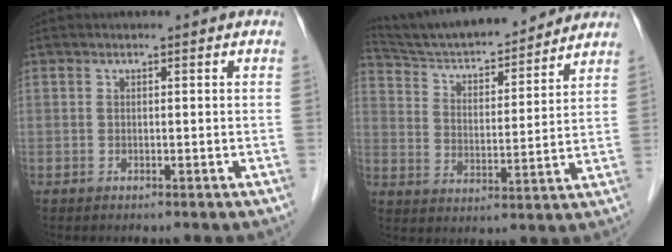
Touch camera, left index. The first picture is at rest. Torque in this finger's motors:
{"motor_torque": [-0.49, -0.98, 0.30, 0.12]}